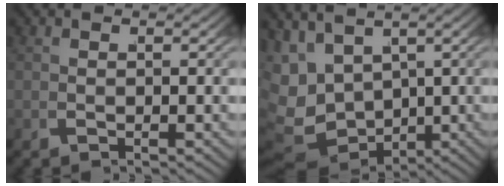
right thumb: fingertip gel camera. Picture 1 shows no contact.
{"total": 9.3, "force": [-0.5, 7.3, 5.7], "torque": [-0.145, -0.036, 0.010]}